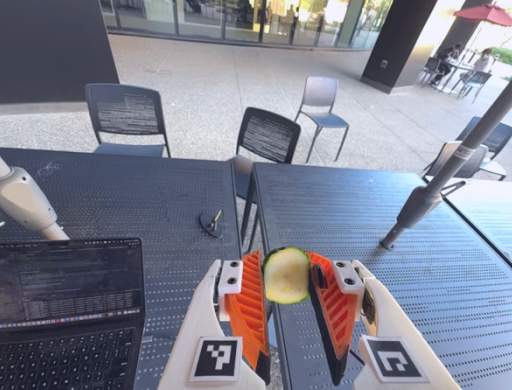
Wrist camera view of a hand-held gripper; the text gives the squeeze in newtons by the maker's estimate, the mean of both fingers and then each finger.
{"total": 6.0, "left": 5.8, "right": 6.3}